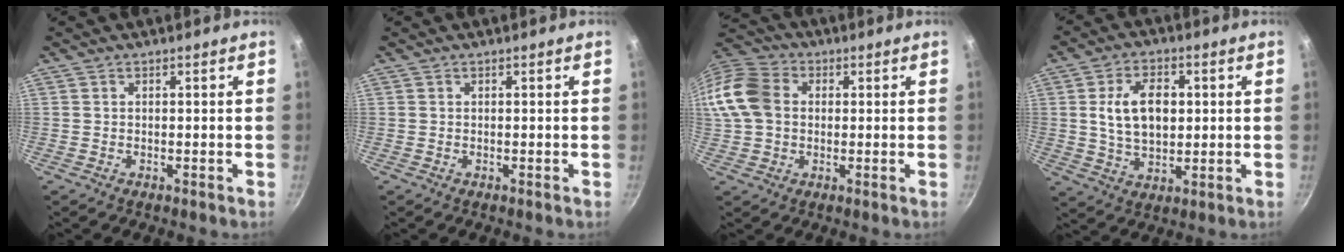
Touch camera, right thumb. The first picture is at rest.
{"total": 0.0}
{"total": 14.3, "force": [1.3, 11.1, 8.8], "torque": [-0.175, 0.025, 0.010]}
{"total": 11.0, "force": [1.6, 7.1, 8.2], "torque": [-0.122, -0.001, 0.030]}